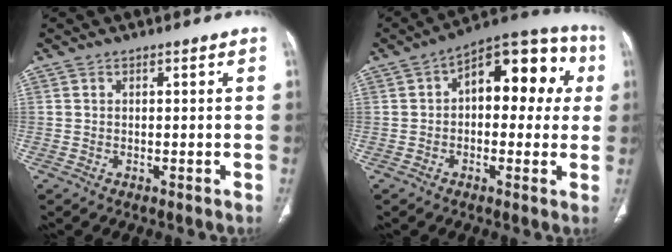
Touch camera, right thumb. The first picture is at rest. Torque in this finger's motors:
{"motor_torque": [0.11, 0.78, 0.13, 0.20, 0.08]}